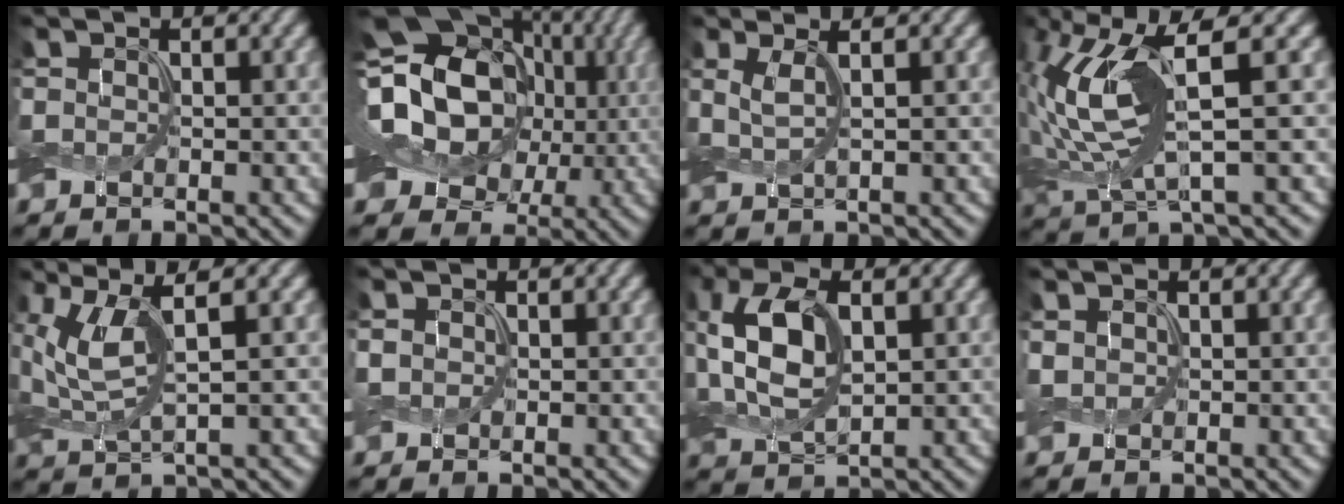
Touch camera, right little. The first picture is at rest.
{"total": 16.3, "force": [1.1, 13.7, 8.7], "torque": [-0.192, 0.033, 0.005]}
{"total": 2.2, "force": [0.1, 0.5, 2.2], "torque": [-0.052, 0.010, 0.005]}
{"total": 8.9, "force": [1.0, 2.8, 8.4], "torque": [-0.200, -0.002, 0.027]}
{"total": 5.3, "force": [1.1, 2.3, 4.6], "torque": [-0.126, 0.007, 0.027]}
{"total": 0.5, "force": [-0.3, 0.4, 0.0], "torque": [-0.013, 0.000, -0.001]}
{"total": 7.3, "force": [0.2, 4.3, 5.9], "torque": [-0.148, 0.009, 0.002]}
{"total": 0.5, "force": [0.0, 0.5, 0.2], "torque": [-0.018, 0.003, 0.007]}